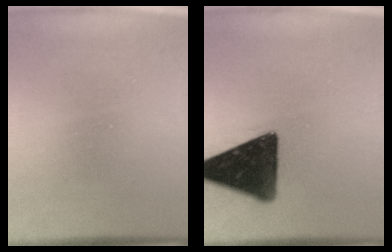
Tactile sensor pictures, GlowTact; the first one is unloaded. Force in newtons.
{"total": 15.3}